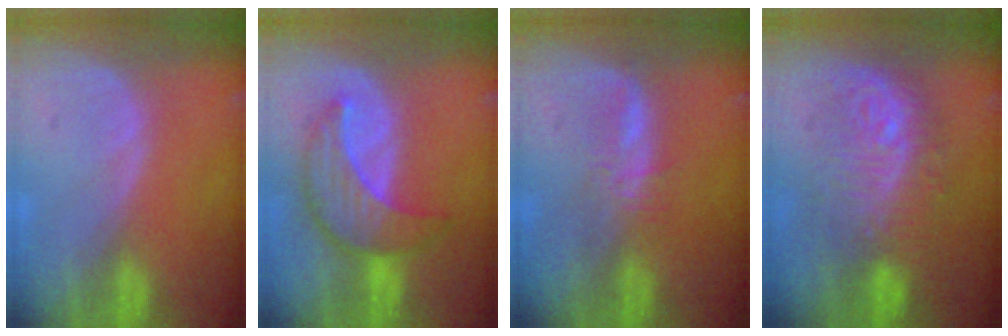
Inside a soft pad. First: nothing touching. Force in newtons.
{"total": 7.8, "press": 7.6, "slide": 1.8}
{"total": 2.9, "press": 2.9, "slide": 0.2}
{"total": 9.5, "press": 9.5, "slide": 0.5}